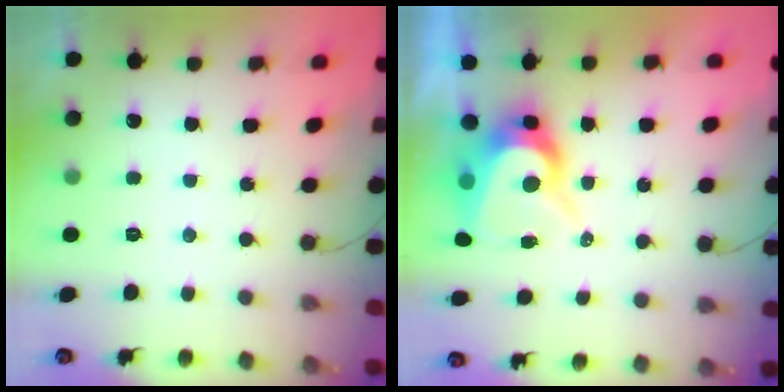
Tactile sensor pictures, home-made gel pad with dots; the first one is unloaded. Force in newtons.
{"total": 9.8, "press": 9.7, "slide": 0.9}